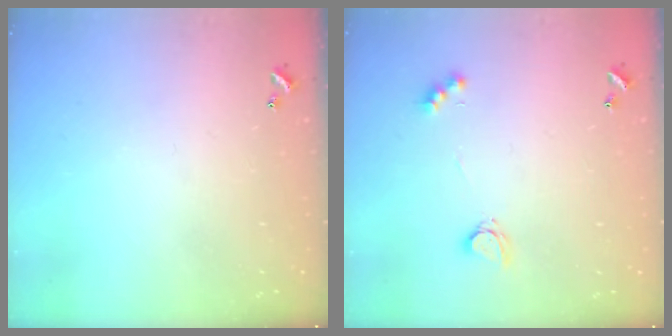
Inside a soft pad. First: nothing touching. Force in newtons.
{"total": 2.6, "press": 2.5, "slide": 0.5}